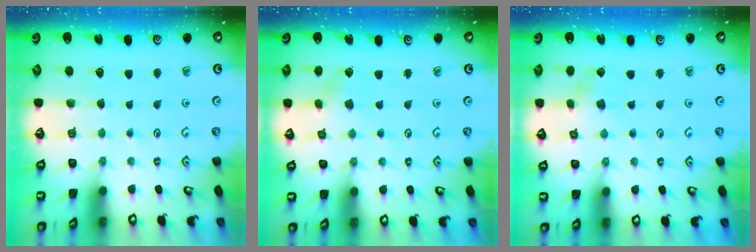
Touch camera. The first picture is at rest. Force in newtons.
{"total": 1.9, "press": 1.9, "slide": 0.2}
{"total": 2.6, "press": 2.6, "slide": 0.4}